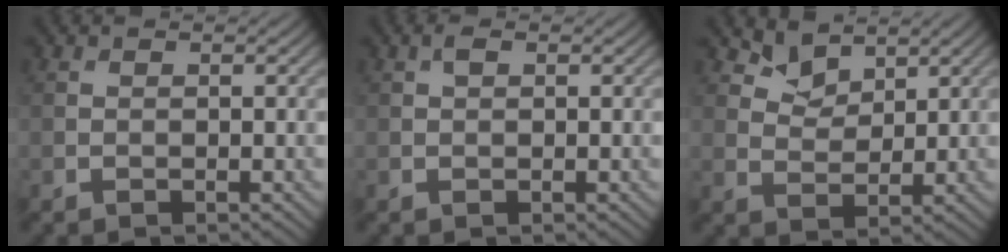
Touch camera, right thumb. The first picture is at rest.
{"total": 0.9, "force": [0.4, 0.5, 0.6], "torque": [-0.013, 0.001, 0.006]}
{"total": 3.5, "force": [2.8, 1.7, 1.2], "torque": [-0.030, -0.010, 0.056]}